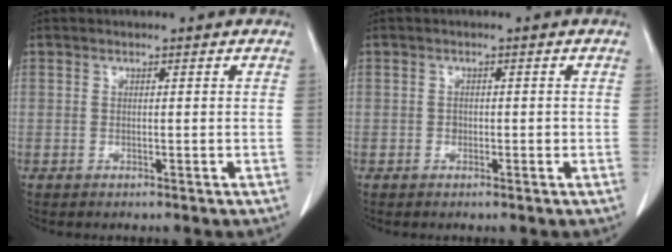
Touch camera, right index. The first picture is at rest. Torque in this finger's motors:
{"motor_torque": [0.05, -0.03, -0.01, 0.02]}